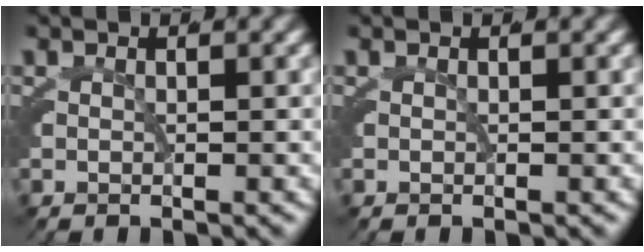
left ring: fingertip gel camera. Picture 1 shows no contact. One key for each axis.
{"total": 0.0}